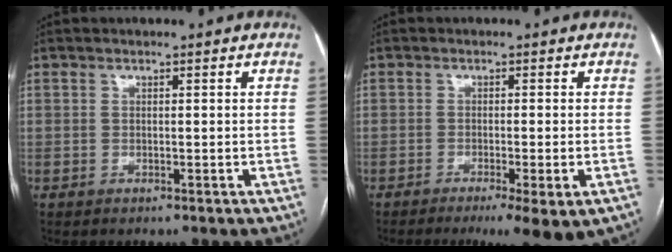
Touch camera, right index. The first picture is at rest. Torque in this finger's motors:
{"motor_torque": [0.99, -0.56, 0.32, 0.07]}